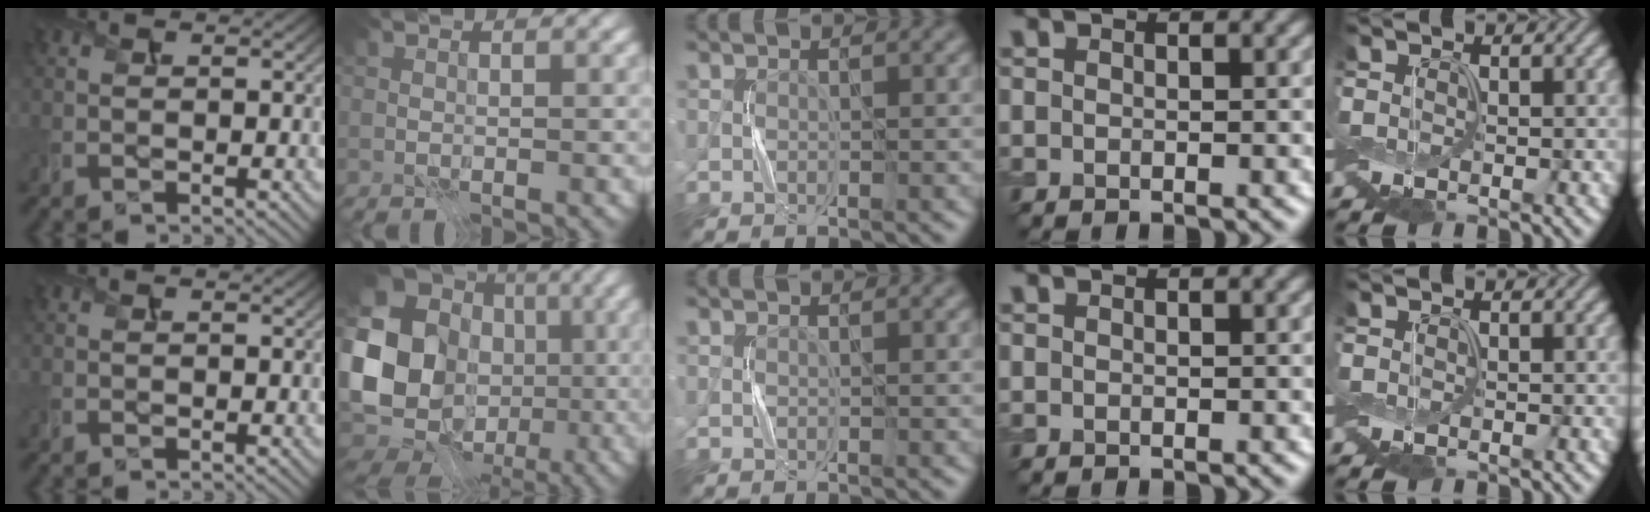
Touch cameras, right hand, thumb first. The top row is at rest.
{"index": {"total": 17.5, "force": [-2.2, 15.0, 8.7], "torque": [-0.195, -0.016, -0.041]}}